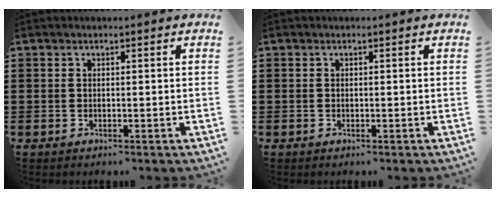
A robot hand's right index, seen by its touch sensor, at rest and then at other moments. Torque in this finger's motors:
{"motor_torque": [-0.93, 1.21, 0.00, -0.01]}